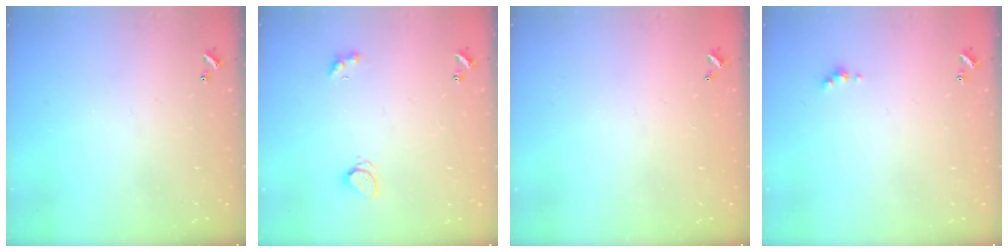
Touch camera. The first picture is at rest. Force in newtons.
{"total": 3.2, "press": 3.2, "slide": 0.6}
{"total": 2.8, "press": 2.8, "slide": 0.1}
{"total": 1.0, "press": 0.9, "slide": 0.5}